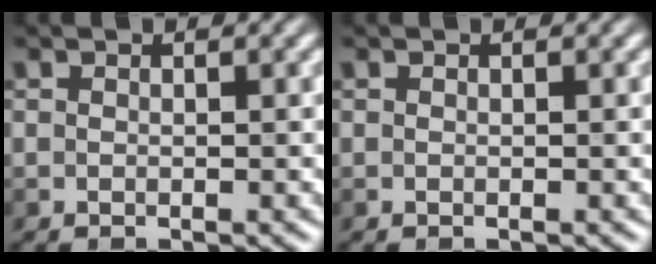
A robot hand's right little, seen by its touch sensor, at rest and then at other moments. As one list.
[{"total": 0.0}]